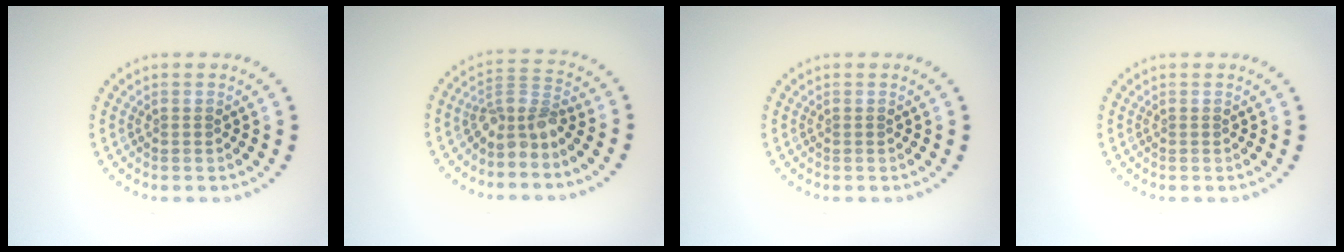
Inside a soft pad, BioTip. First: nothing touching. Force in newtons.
{"total": 3.2, "press": 2.2, "slide": 2.3}
{"total": 0.0}
{"total": 0.0}